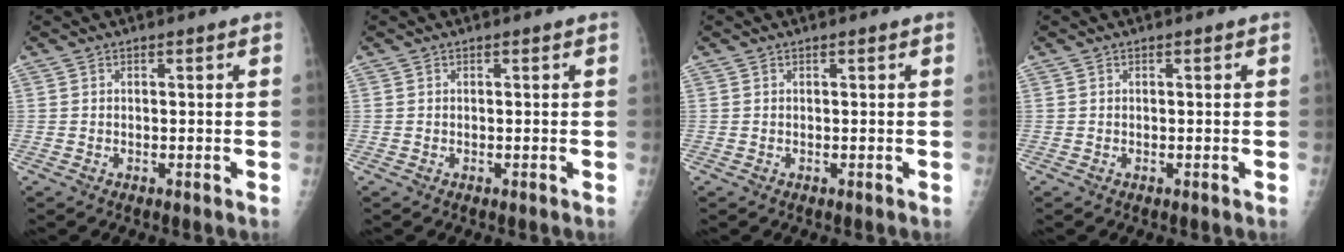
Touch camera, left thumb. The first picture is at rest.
{"total": 0.0}
{"total": 0.0}
{"total": 0.0}